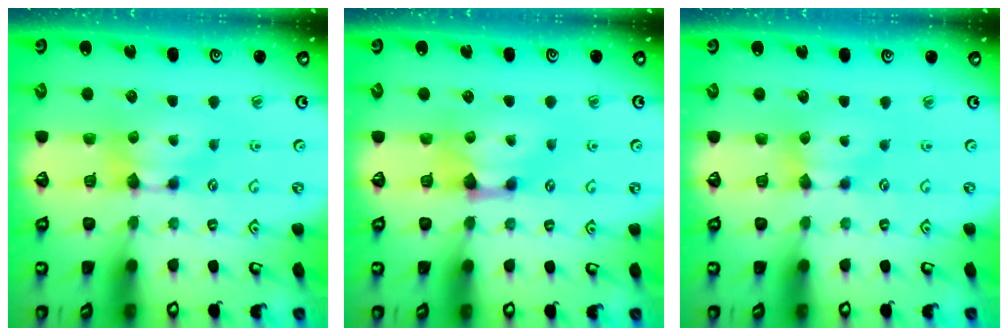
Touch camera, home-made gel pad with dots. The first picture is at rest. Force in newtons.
{"total": 1.6, "press": 1.1, "slide": 1.1}
{"total": 0.6, "press": 0.6, "slide": 0.3}